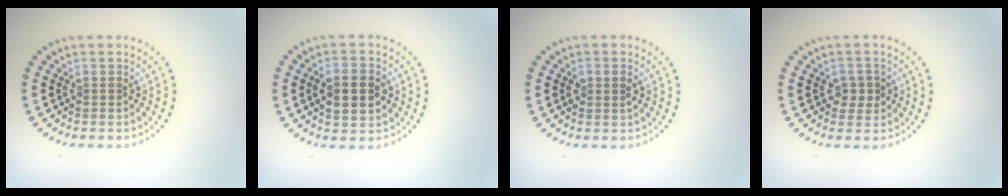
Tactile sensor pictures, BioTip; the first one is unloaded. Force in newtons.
{"total": 4.5, "press": 4.5, "slide": 0.1}
{"total": 1.6, "press": 1.5, "slide": 0.4}
{"total": 1.9, "press": 1.8, "slide": 0.4}